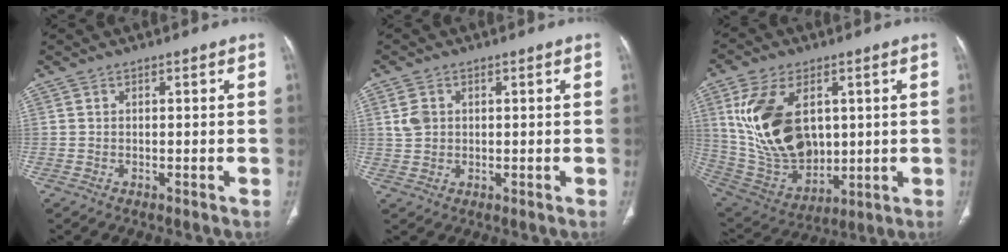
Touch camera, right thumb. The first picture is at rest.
{"total": 3.3, "force": [0.8, 2.6, 1.9], "torque": [-0.037, 0.003, 0.019]}
{"total": 20.1, "force": [4.3, 12.8, 15.0], "torque": [-0.265, -0.019, 0.105]}